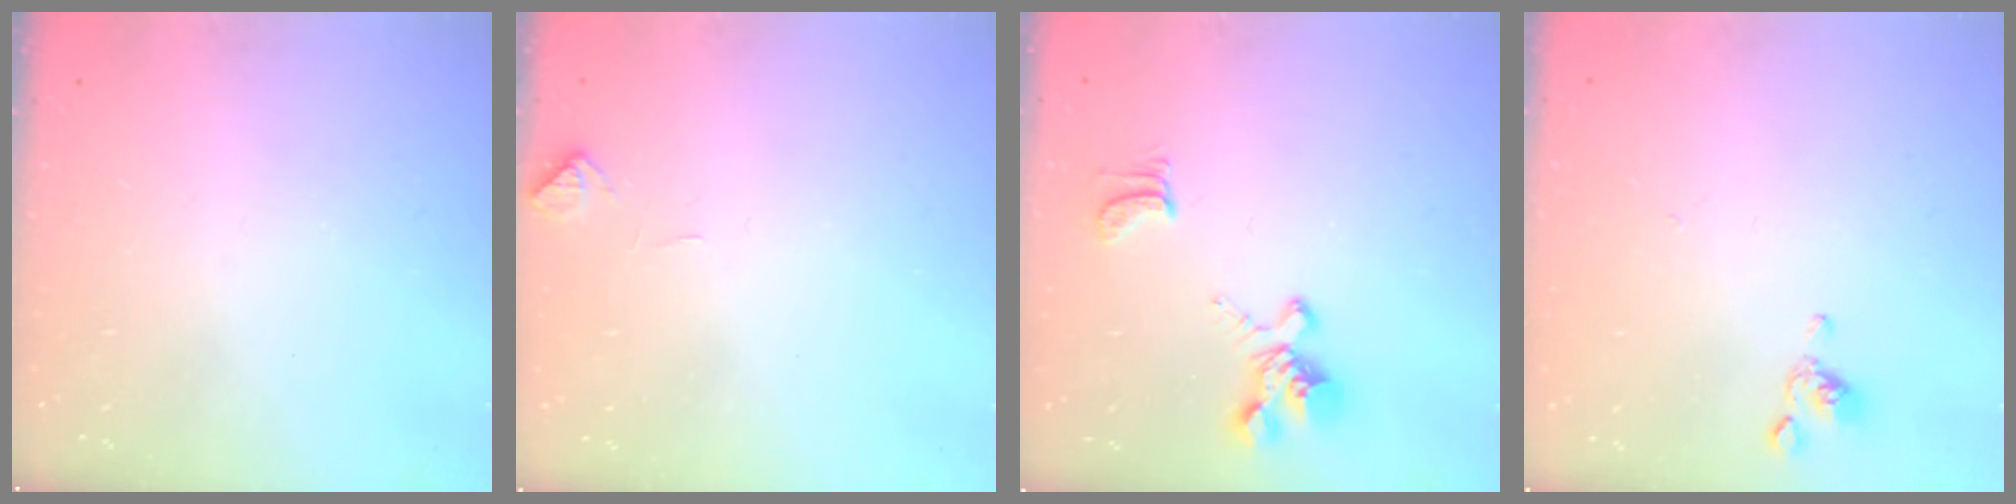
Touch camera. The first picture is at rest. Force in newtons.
{"total": 2.7, "press": 2.7, "slide": 0.4}
{"total": 2.0, "press": 1.6, "slide": 1.2}
{"total": 2.2, "press": 2.2, "slide": 0.1}